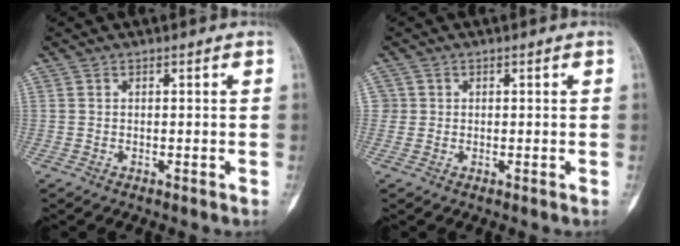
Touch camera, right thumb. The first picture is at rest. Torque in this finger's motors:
{"motor_torque": [-0.32, -0.40, 0.05, -0.08, 0.02]}